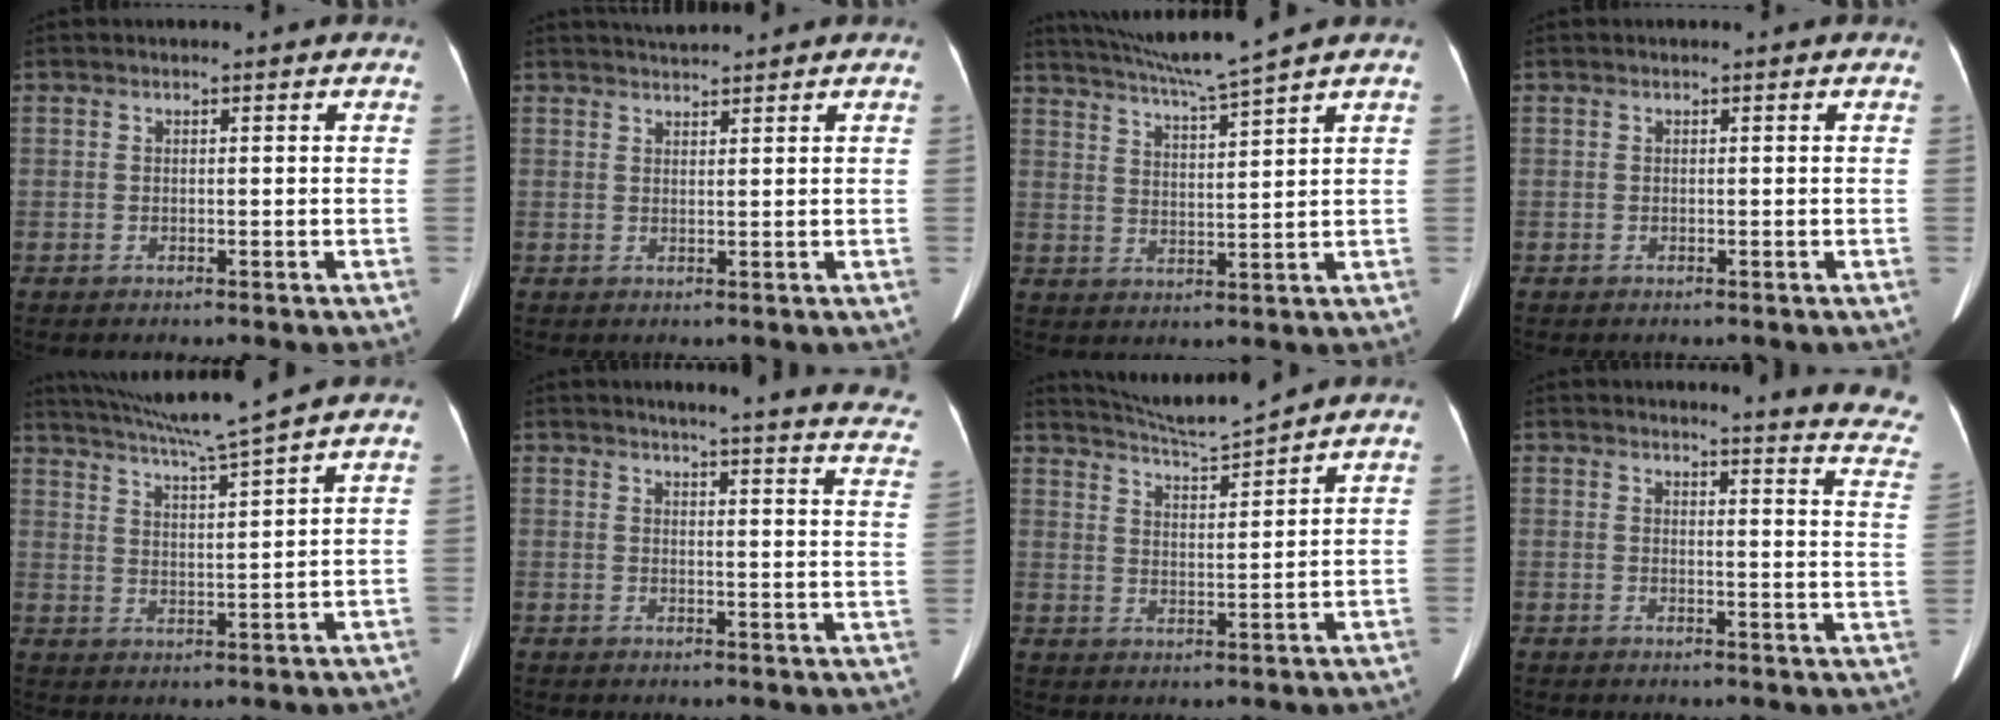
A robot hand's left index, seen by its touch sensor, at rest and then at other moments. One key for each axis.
{"total": 2.6, "fx": 2.6, "fy": -0.2, "fz": 0.5, "tx": -0.008, "ty": 0.019, "tz": 0.049}
{"total": 8.7, "fx": 7.6, "fy": -2.1, "fz": 3.6, "tx": -0.068, "ty": -0.001, "tz": 0.134}
{"total": 0.0}
{"total": 9.9, "fx": 8.6, "fy": -2.4, "fz": 4.4, "tx": -0.081, "ty": -0.004, "tz": 0.145}
{"total": 19.2, "fx": 17.2, "fy": 1.0, "fz": 8.6, "tx": -0.098, "ty": -0.062, "tz": 0.177}
{"total": 6.6, "fx": 6.3, "fy": -1.7, "fz": 1.1, "tx": -0.033, "ty": -0.007, "tz": 0.121}
{"total": 11.3, "fx": 10.8, "fy": -0.3, "fz": 3.2, "tx": -0.019, "ty": -0.090, "tz": 0.088}